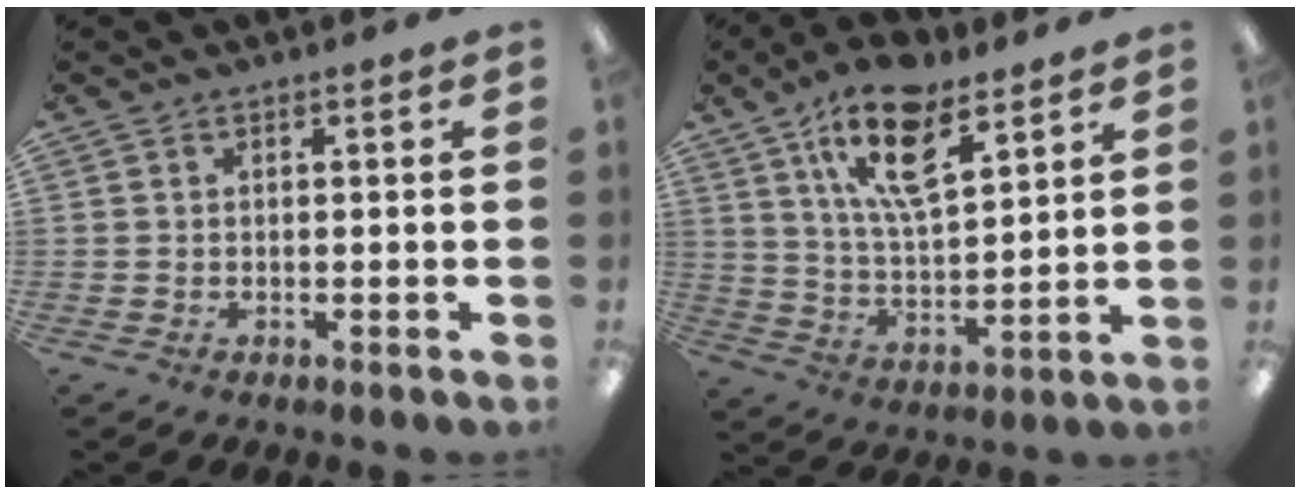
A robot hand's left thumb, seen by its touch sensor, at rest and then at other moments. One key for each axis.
{"total": 16.7, "fx": 10.3, "fy": 6.8, "fz": 11.2, "tx": -0.195, "ty": -0.034, "tz": 0.176}